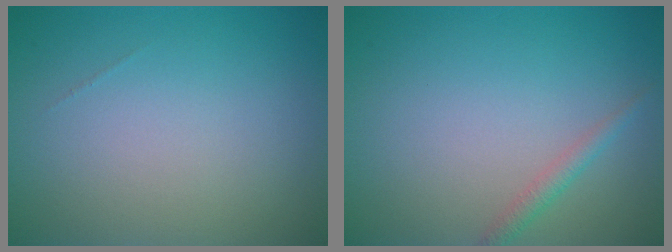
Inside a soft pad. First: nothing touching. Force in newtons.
{"total": 1.3, "press": 1.3, "slide": 0.0}